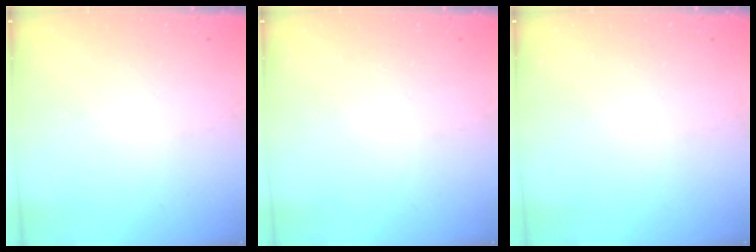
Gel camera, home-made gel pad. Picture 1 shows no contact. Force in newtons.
{"total": 0.0}
{"total": 0.0}